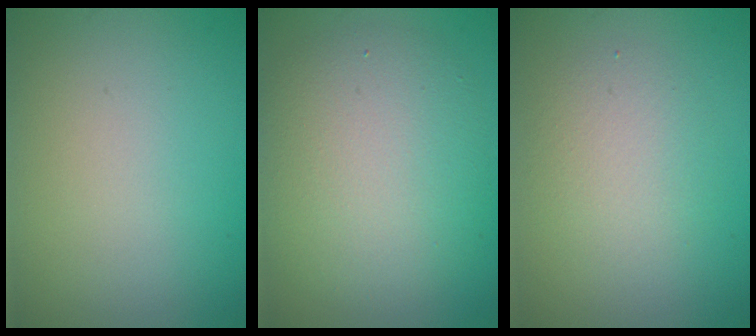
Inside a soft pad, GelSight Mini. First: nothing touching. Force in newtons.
{"total": 6.9, "press": 6.9, "slide": 0.7}
{"total": 3.0, "press": 3.0, "slide": 0.2}